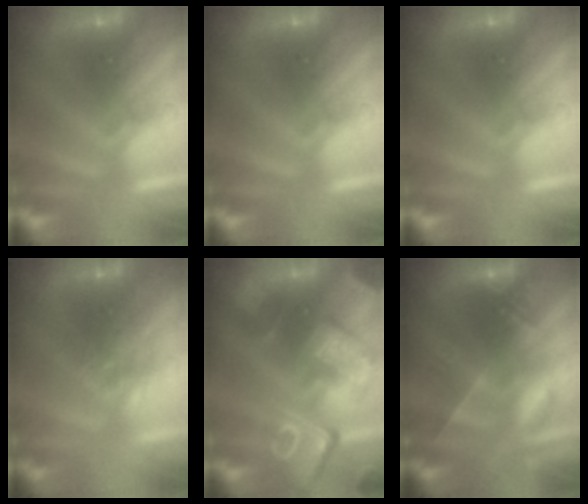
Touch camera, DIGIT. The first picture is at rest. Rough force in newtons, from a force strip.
{"total": 0.0}
{"total": 0.0}
{"total": 2.1}
{"total": 8.6}
{"total": 2.8}